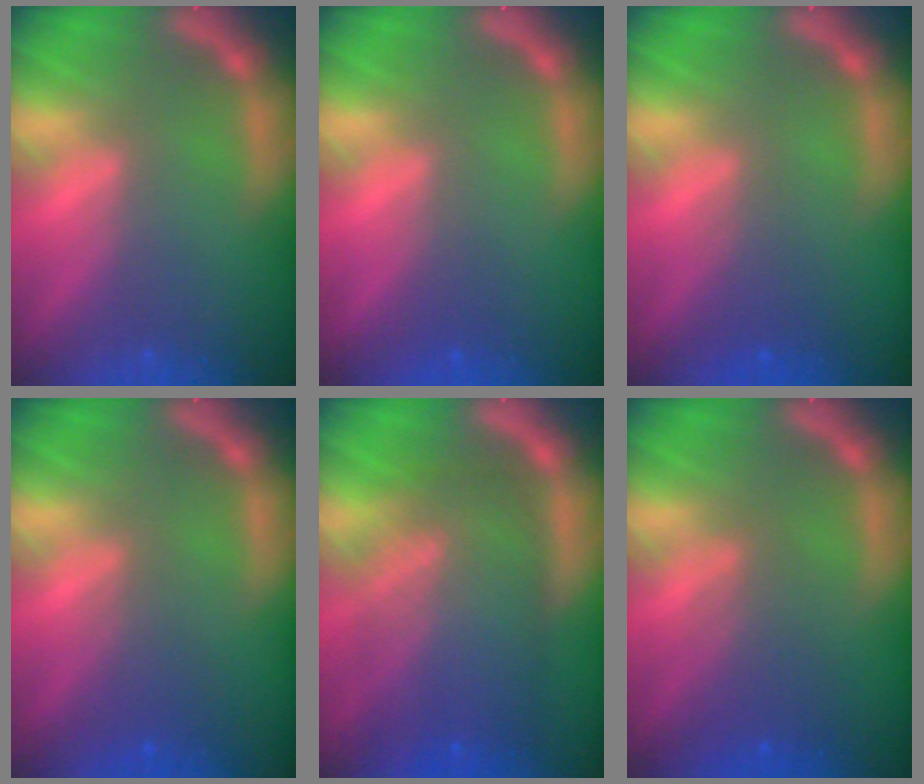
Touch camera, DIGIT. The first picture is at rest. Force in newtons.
{"total": 1.0}
{"total": 2.0}
{"total": 2.4}
{"total": 10.1}
{"total": 3.6}